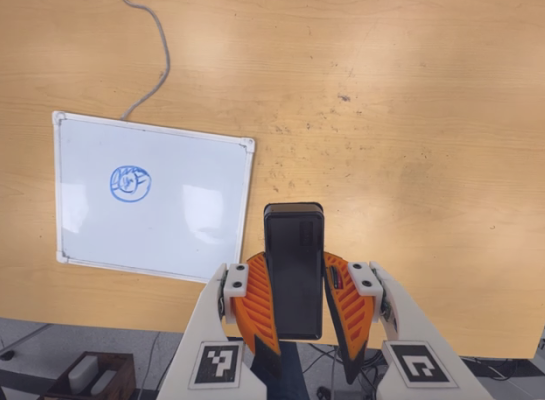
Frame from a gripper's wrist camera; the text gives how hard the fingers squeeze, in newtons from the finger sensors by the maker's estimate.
{"total": 11.1, "left": 8.6, "right": 13.6}